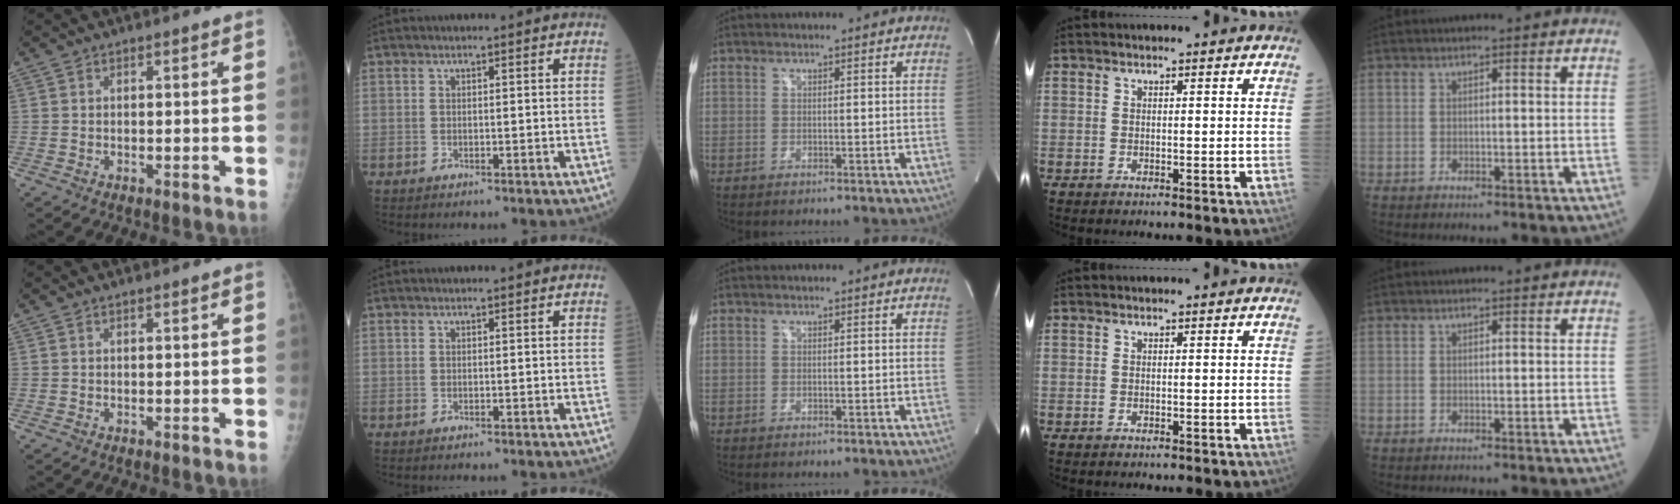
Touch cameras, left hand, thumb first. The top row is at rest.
{}